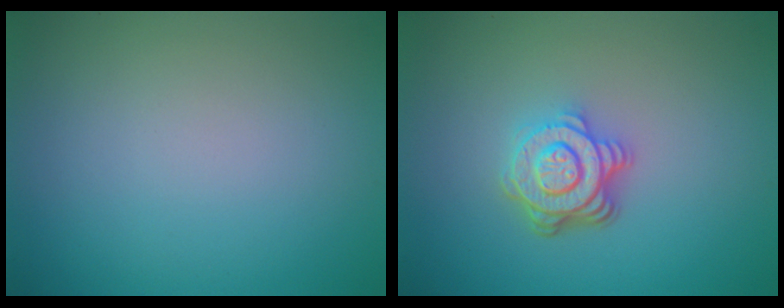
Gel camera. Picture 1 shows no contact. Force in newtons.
{"total": 4.6, "press": 3.4, "slide": 3.0}